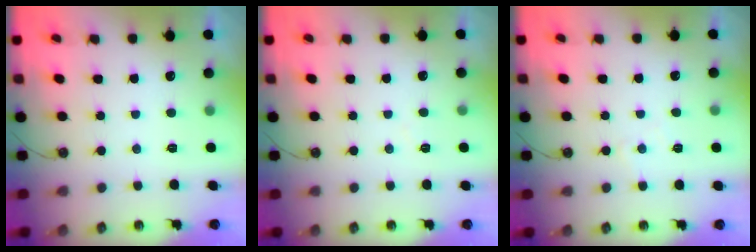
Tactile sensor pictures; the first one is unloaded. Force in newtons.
{"total": 3.8, "press": 3.8, "slide": 0.5}
{"total": 3.2, "press": 3.2, "slide": 0.4}